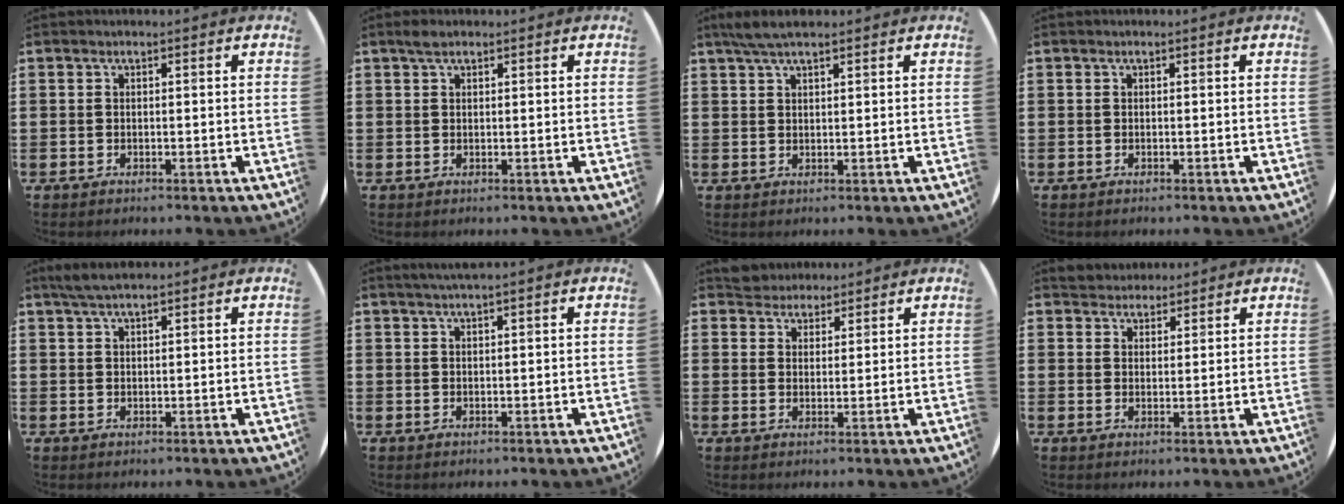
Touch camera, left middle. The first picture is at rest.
{"total": 1.4, "force": [1.0, 0.6, 0.7], "torque": [-0.016, 0.005, 0.018]}
{"total": 3.2, "force": [2.4, 0.6, 2.0], "torque": [-0.045, 0.006, 0.044]}
{"total": 0.0}
{"total": 2.3, "force": [1.9, 0.3, 1.2], "torque": [-0.027, 0.004, 0.034]}
{"total": 1.4, "force": [1.1, -0.2, 0.8], "torque": [-0.014, 0.001, 0.020]}
{"total": 3.6, "force": [3.4, 1.1, -0.2], "torque": [-0.006, -0.002, 0.067]}
{"total": 2.8, "force": [2.7, 0.8, -0.2], "torque": [-0.003, -0.002, 0.053]}